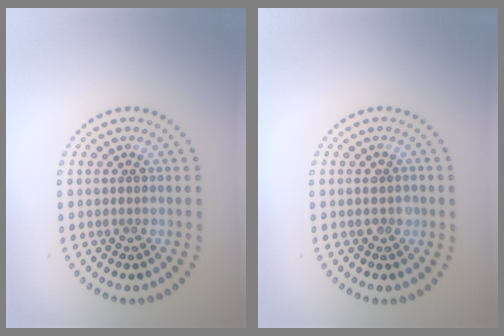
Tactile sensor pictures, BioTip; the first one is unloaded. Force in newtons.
{"total": 1.1, "press": 1.0, "slide": 0.3}